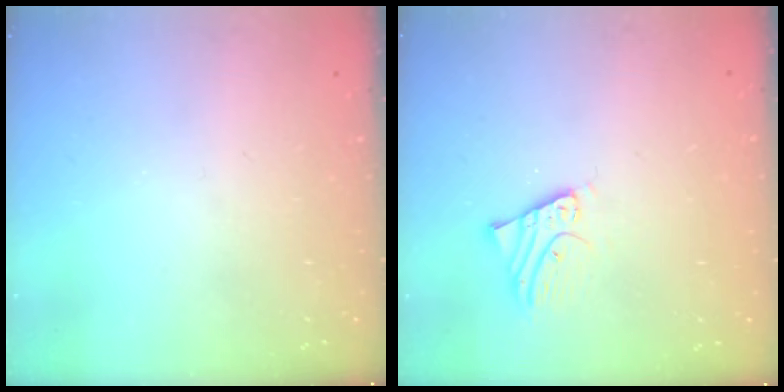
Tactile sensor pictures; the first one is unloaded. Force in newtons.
{"total": 2.8, "press": 2.8, "slide": 0.2}